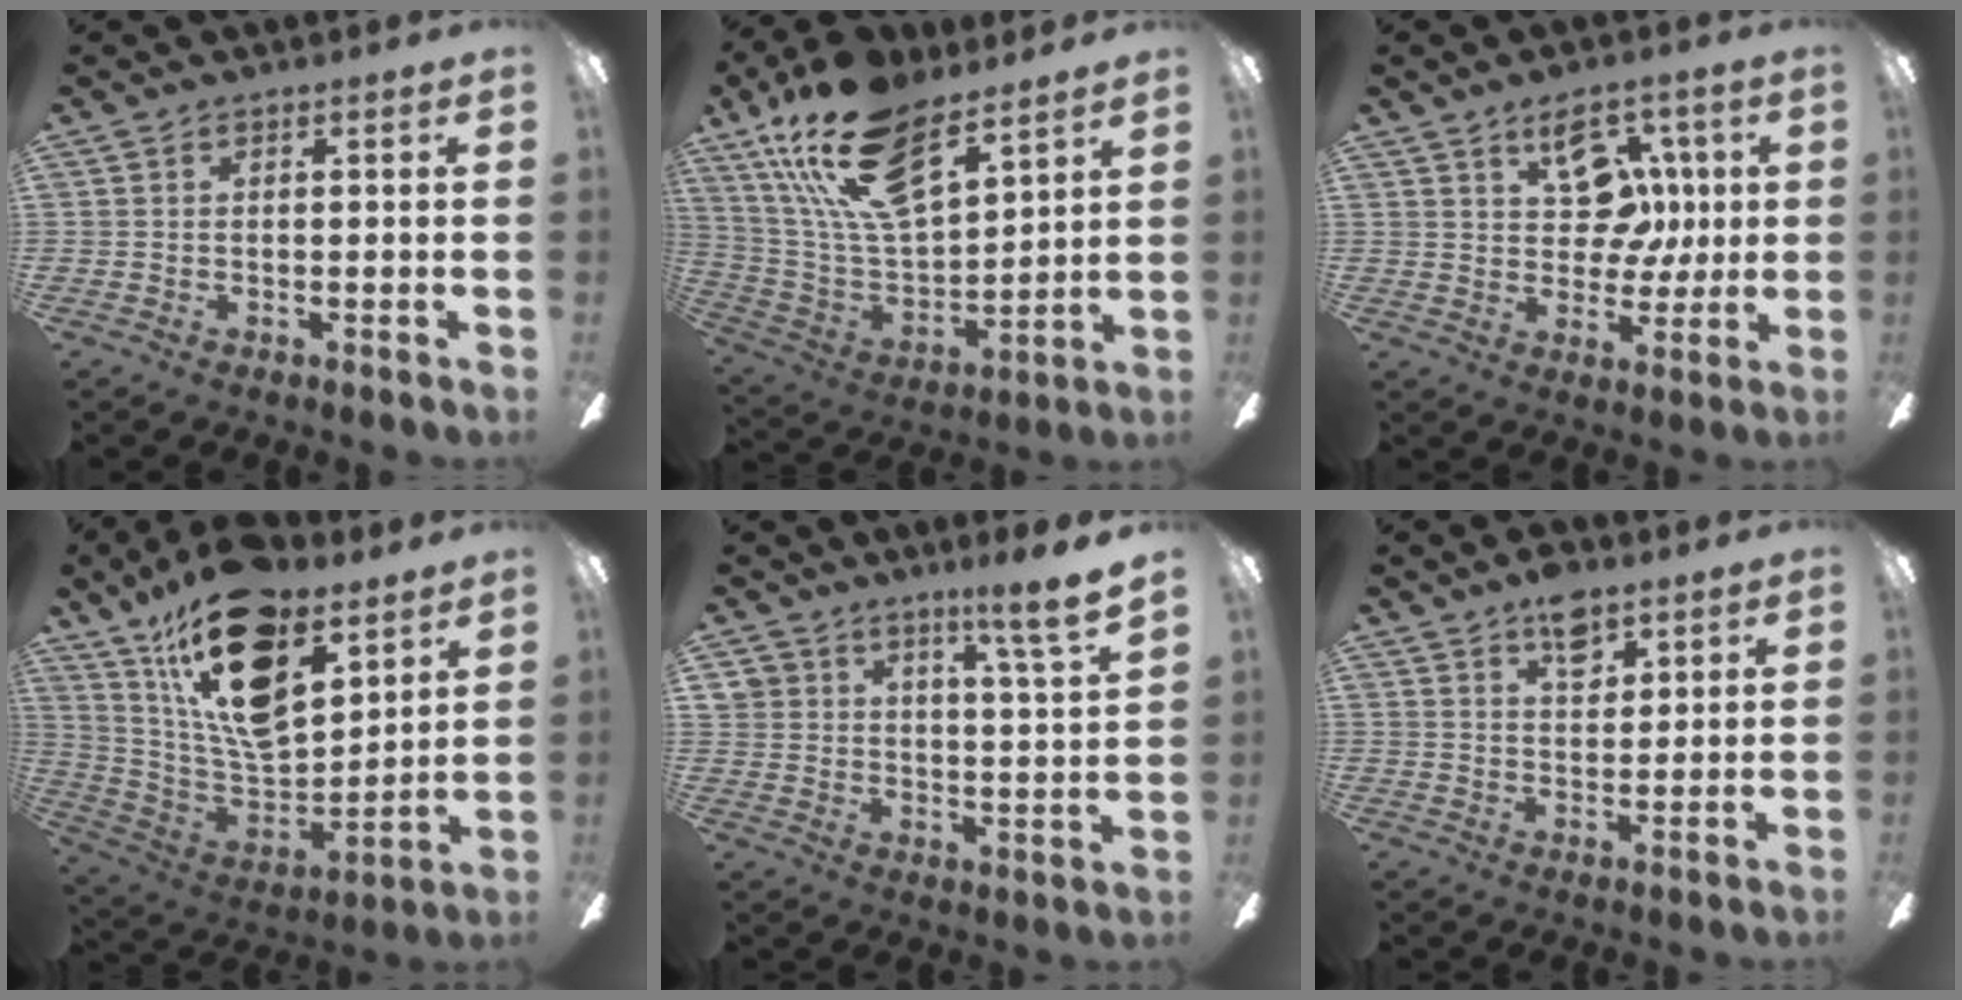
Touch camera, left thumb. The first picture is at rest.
{"total": 22.0, "force": [14.4, 9.6, 13.7], "torque": [-0.278, -0.080, 0.254]}
{"total": 12.7, "force": [5.0, 9.0, 7.4], "torque": [-0.089, -0.010, 0.091]}
{"total": 22.4, "force": [14.0, 10.4, 14.1], "torque": [-0.262, -0.082, 0.241]}
{"total": 9.3, "force": [7.9, 2.0, 4.5], "torque": [-0.070, -0.050, 0.139]}
{"total": 7.2, "force": [4.6, 4.0, 3.9], "torque": [-0.048, -0.015, 0.078]}